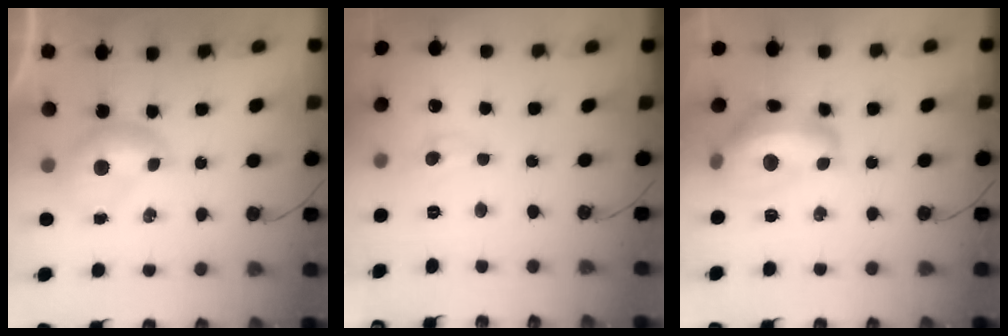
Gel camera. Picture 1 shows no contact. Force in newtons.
{"total": 0.0}
{"total": 9.6, "press": 9.5, "slide": 1.4}